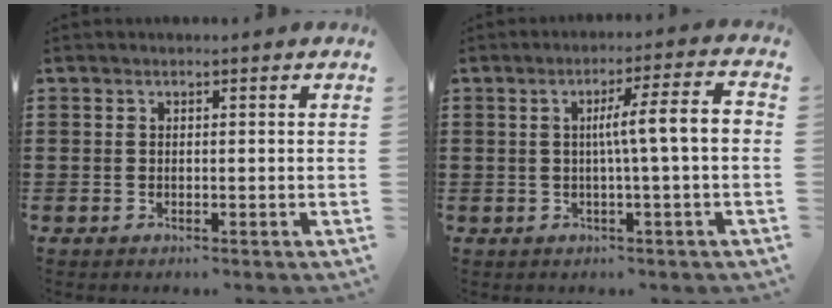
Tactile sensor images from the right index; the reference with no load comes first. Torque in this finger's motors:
{"motor_torque": [1.44, -0.10, 0.39, 0.19]}